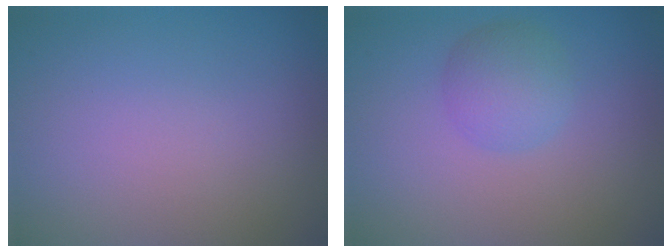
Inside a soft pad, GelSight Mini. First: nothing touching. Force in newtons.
{"total": 2.9, "press": 2.9, "slide": 0.0}